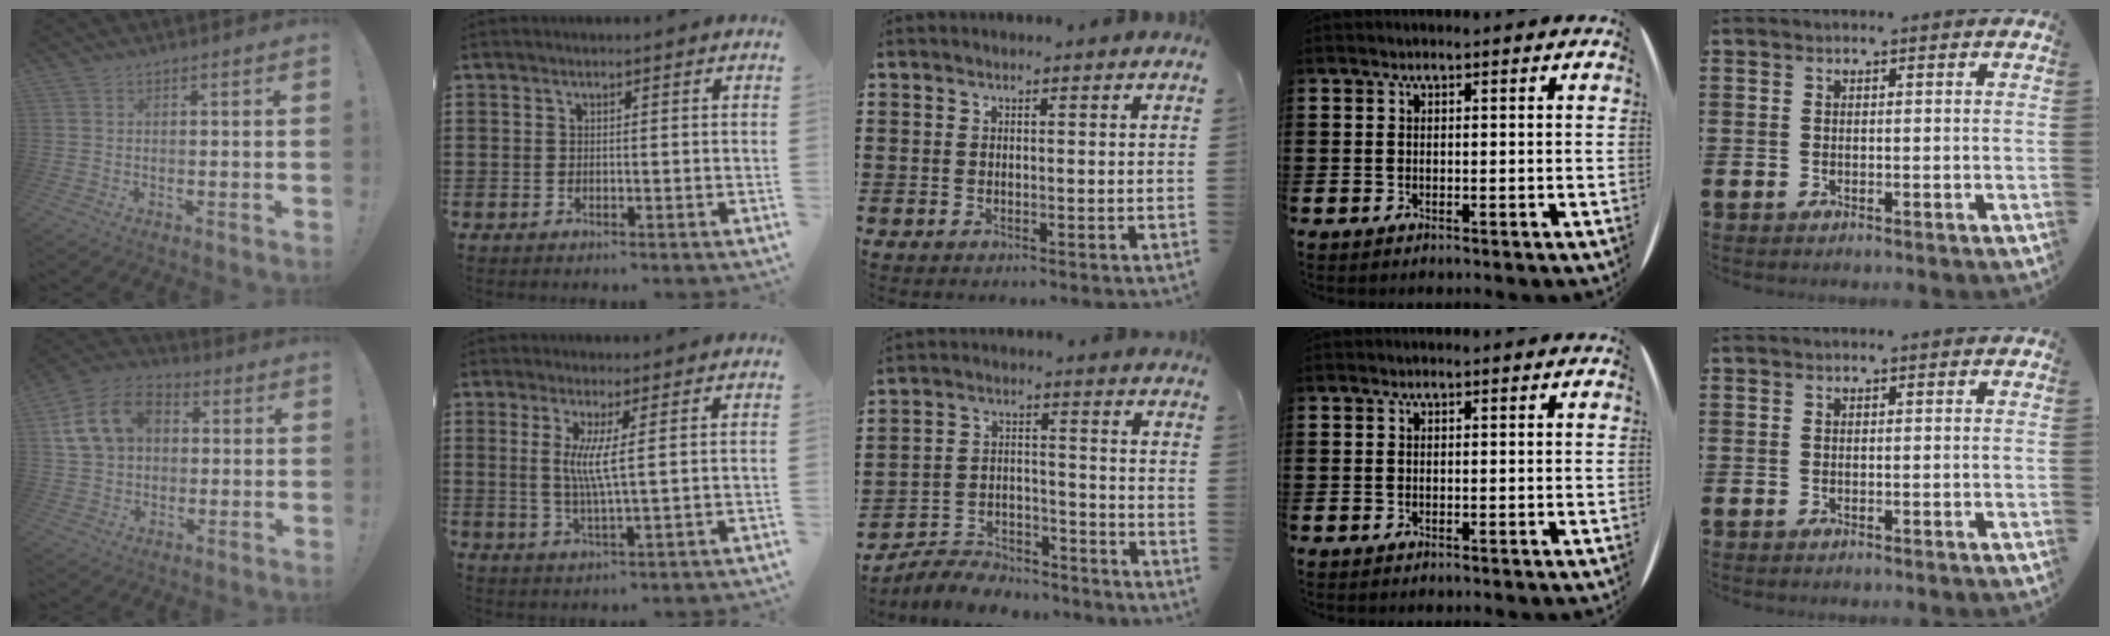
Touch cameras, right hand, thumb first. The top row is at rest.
{"thumb": {"total": 15.2, "force": [4.3, 11.6, 8.8], "torque": [-0.139, 0.003, 0.089]}, "index": {"total": 5.3, "force": [1.2, 0.0, 5.1], "torque": [-0.102, -0.009, 0.018]}, "middle": {"total": 6.3, "force": [-6.2, 1.2, 0.7], "torque": [-0.015, 0.012, -0.124]}}